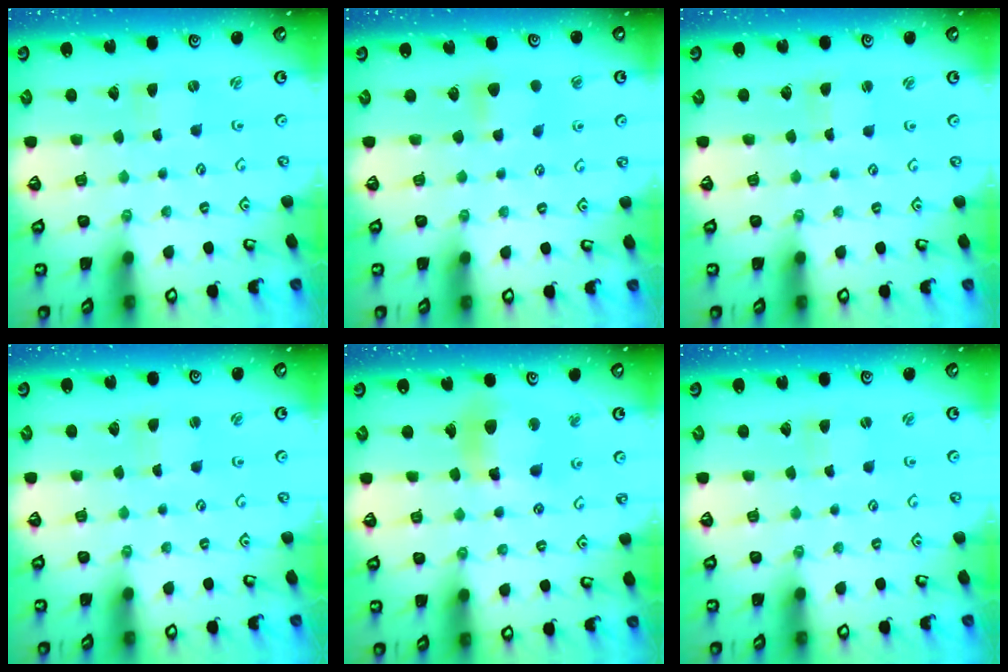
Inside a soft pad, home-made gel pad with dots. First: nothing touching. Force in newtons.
{"total": 5.3, "press": 5.3, "slide": 0.9}
{"total": 0.9, "press": 0.9, "slide": 0.1}
{"total": 1.3, "press": 1.3, "slide": 0.1}
{"total": 11.7, "press": 11.4, "slide": 2.4}
{"total": 0.8, "press": 0.8, "slide": 0.2}